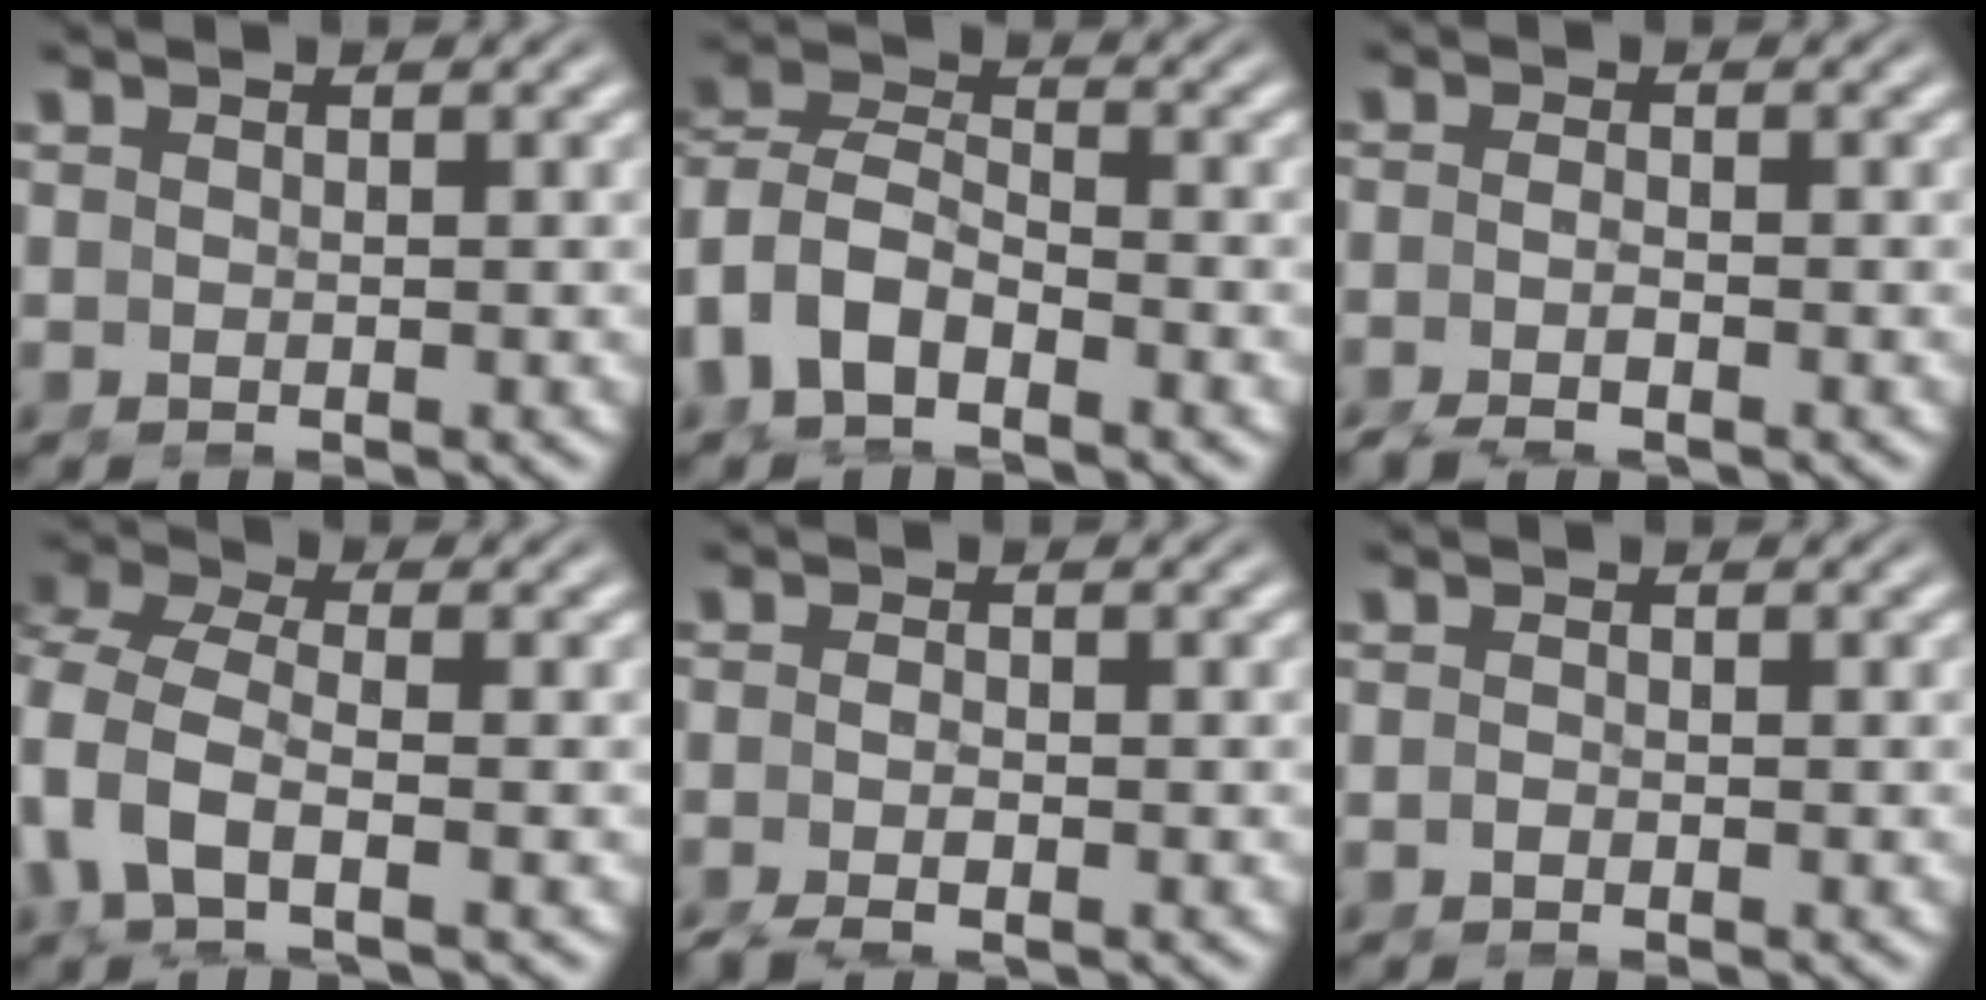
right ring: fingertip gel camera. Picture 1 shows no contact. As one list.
[{"total": 9.4, "force": [-1.3, 8.4, 4.0], "torque": [-0.138, -0.032, -0.028]}, {"total": 3.0, "force": [-2.1, 1.3, 1.6], "torque": [-0.040, -0.012, -0.033]}, {"total": 7.0, "force": [-0.8, 5.2, 4.6], "torque": [-0.137, -0.033, -0.004]}, {"total": 3.0, "force": [-2.0, 1.5, 1.6], "torque": [-0.038, -0.011, -0.032]}, {"total": 0.7, "force": [-0.6, -0.4, 0.0], "torque": [0.000, -0.006, -0.007]}]